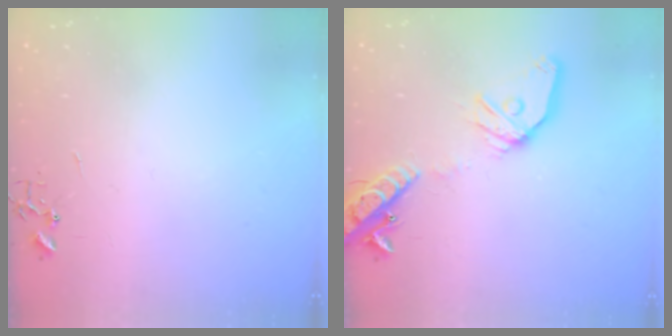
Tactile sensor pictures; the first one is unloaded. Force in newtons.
{"total": 17.4, "press": 17.1, "slide": 3.1}